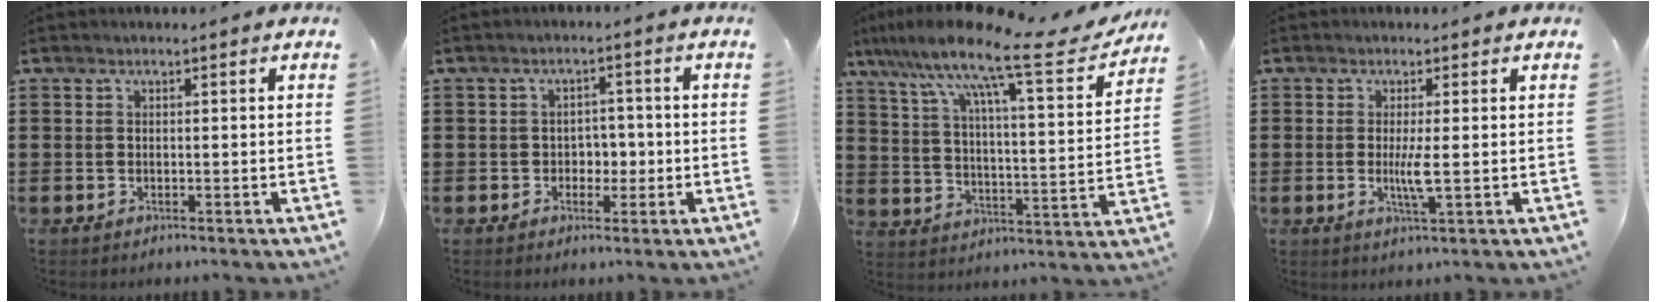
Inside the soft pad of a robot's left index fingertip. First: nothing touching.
{"total": 3.0, "force": [-0.7, 2.5, 1.5], "torque": [-0.030, 0.002, -0.022]}
{"total": 13.8, "force": [10.4, 1.5, 9.0], "torque": [-0.176, -0.064, 0.161]}
{"total": 3.5, "force": [-0.2, 0.1, 3.5], "torque": [-0.071, -0.009, -0.007]}